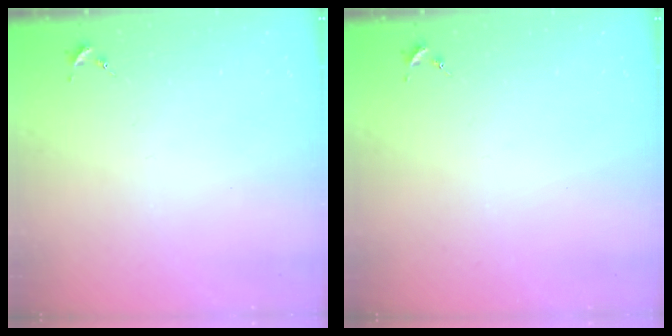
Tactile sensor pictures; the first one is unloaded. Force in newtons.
{"total": 0.0}